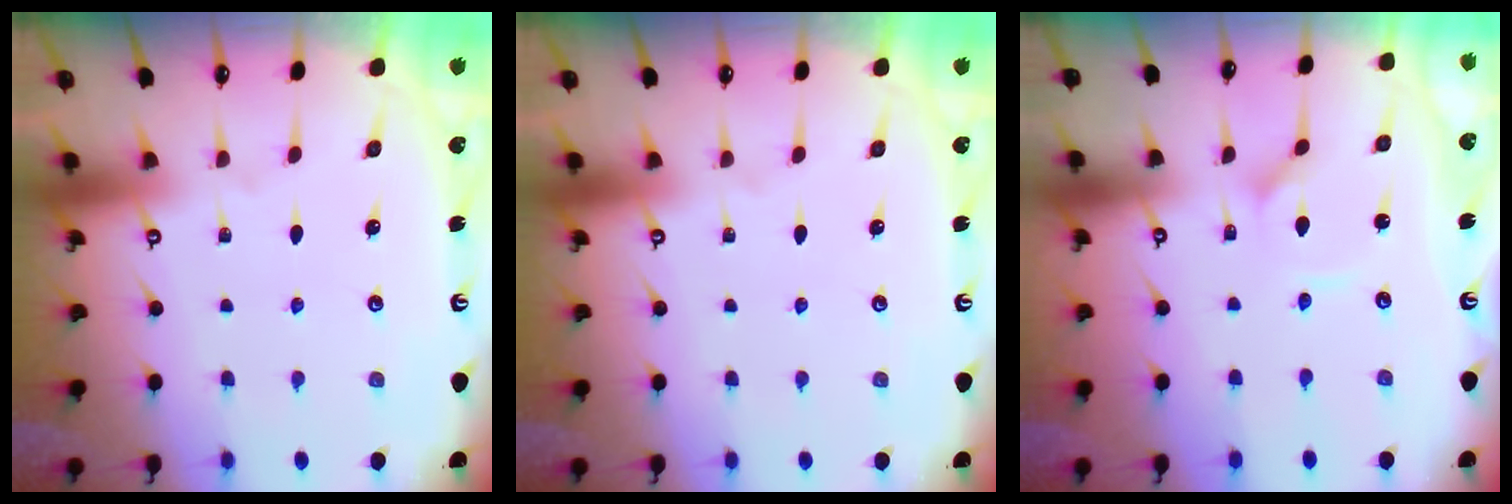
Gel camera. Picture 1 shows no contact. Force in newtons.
{"total": 0.0}
{"total": 2.5, "press": 2.5, "slide": 0.2}